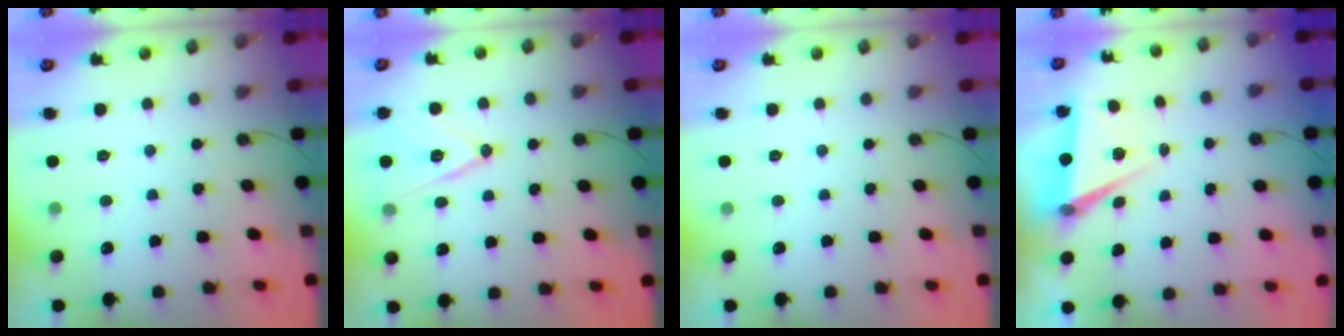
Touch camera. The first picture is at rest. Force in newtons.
{"total": 12.3, "press": 11.9, "slide": 3.2}
{"total": 0.0}
{"total": 6.7, "press": 5.3, "slide": 4.2}